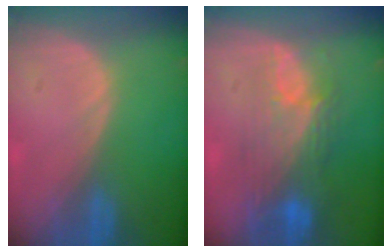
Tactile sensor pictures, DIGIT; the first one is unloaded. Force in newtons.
{"total": 9.8, "press": 8.3, "slide": 5.1}